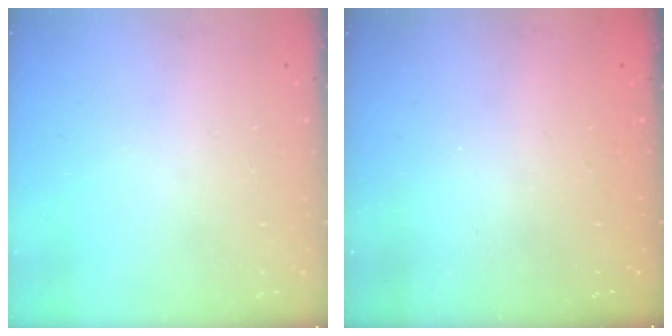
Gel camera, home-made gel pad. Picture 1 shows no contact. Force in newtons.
{"total": 2.4, "press": 2.2, "slide": 0.8}